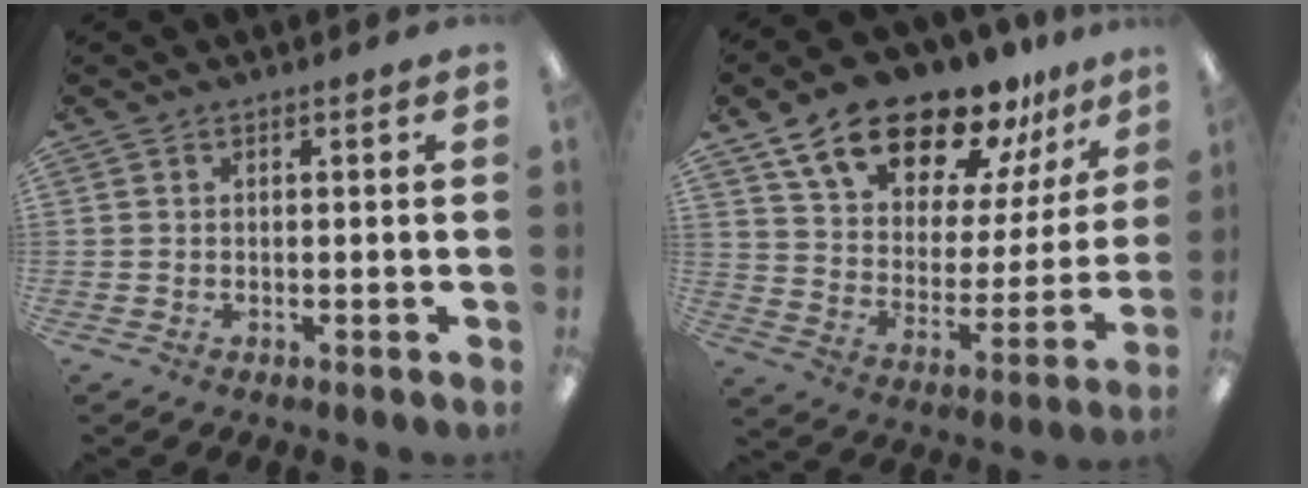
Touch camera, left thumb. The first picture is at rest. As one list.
[{"total": 20.5, "force": [16.4, 8.7, 8.9], "torque": [-0.156, -0.112, 0.288]}]